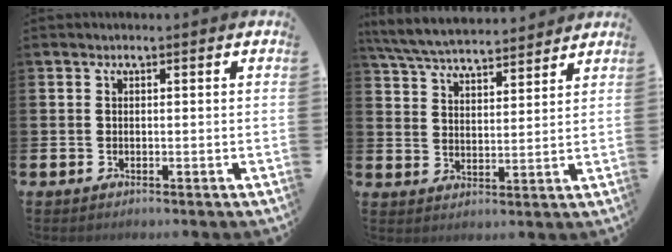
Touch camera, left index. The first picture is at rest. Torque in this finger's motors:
{"motor_torque": [0.92, -1.22, 0.78, 0.21]}